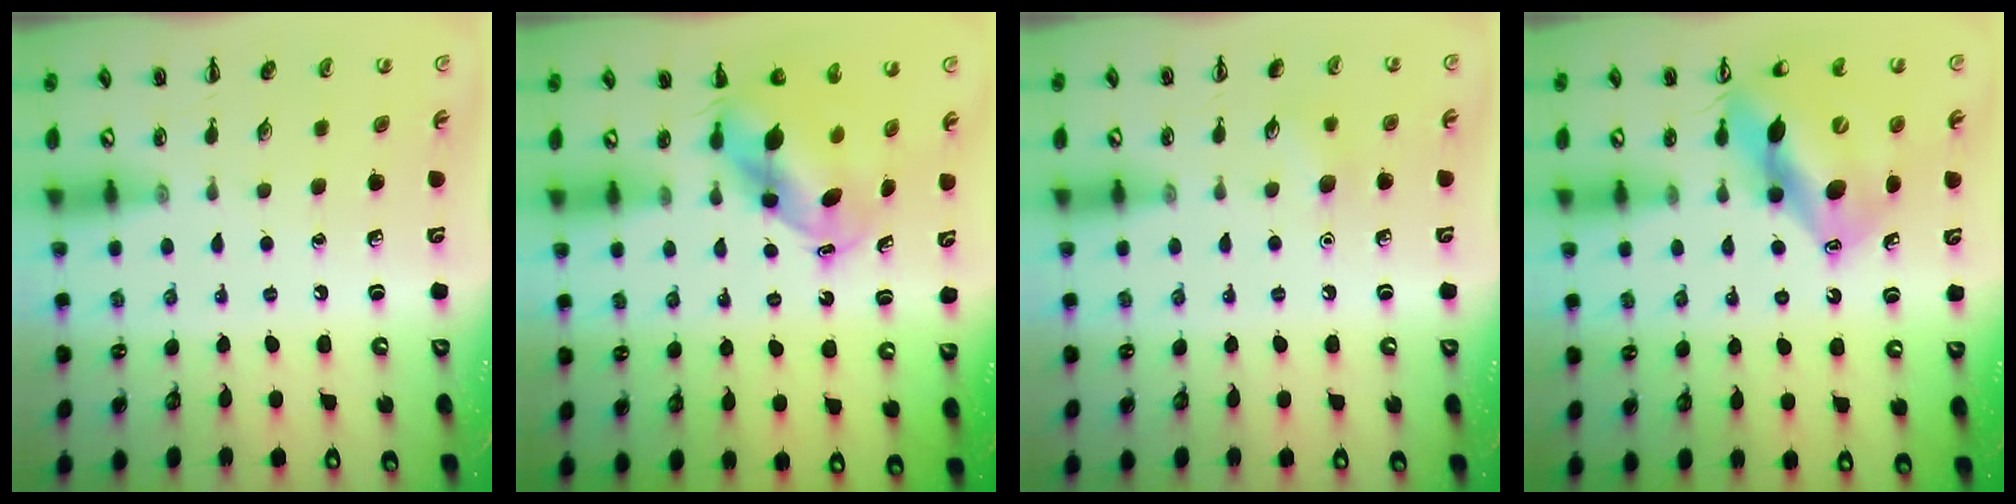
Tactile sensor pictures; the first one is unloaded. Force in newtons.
{"total": 5.7, "press": 5.6, "slide": 1.2}
{"total": 5.6, "press": 5.4, "slide": 1.5}
{"total": 14.2, "press": 13.5, "slide": 4.4}